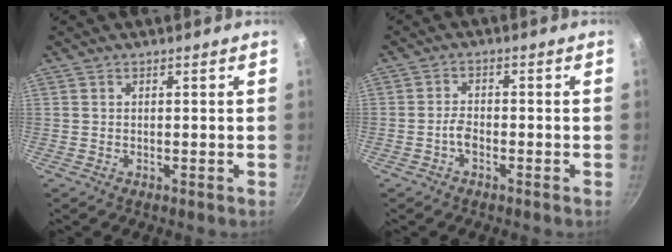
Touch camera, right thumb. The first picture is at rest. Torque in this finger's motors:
{"motor_torque": [-0.11, -0.12, -0.04, 0.07, 0.00]}